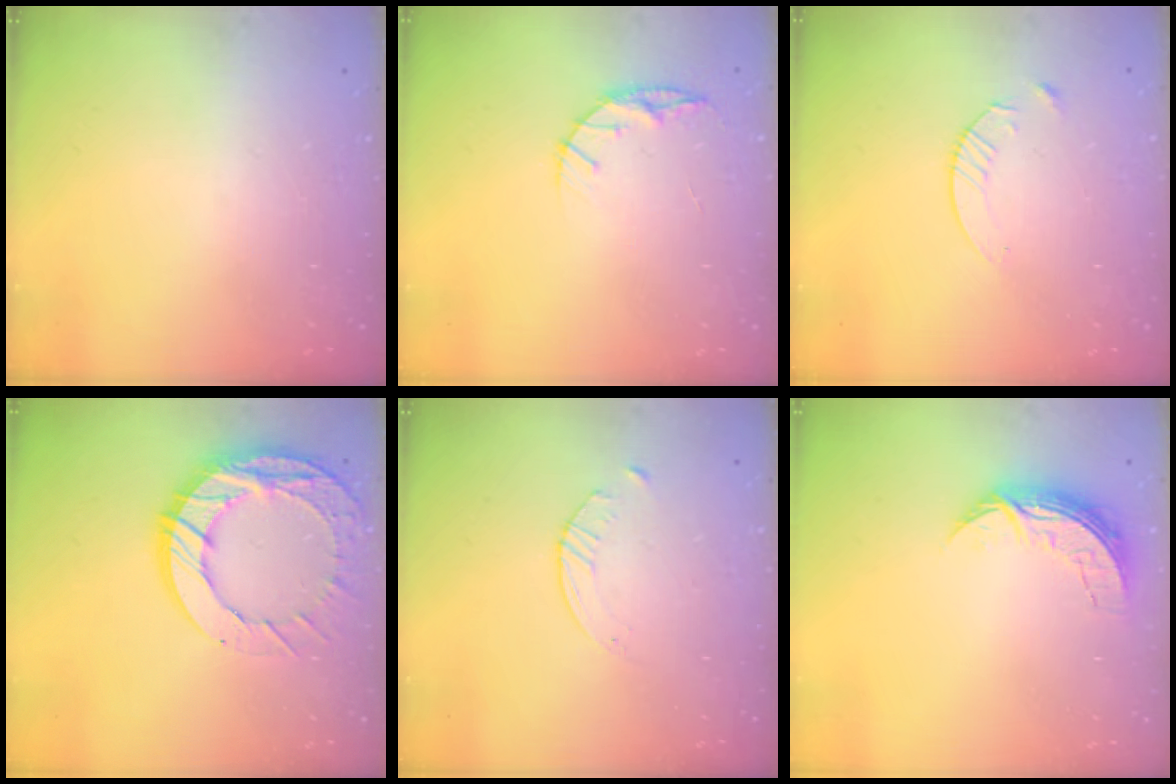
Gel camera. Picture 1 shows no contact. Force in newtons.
{"total": 5.8, "press": 5.8, "slide": 0.6}
{"total": 4.8, "press": 4.8, "slide": 0.6}
{"total": 16.4, "press": 16.4, "slide": 1.3}
{"total": 2.0, "press": 2.0, "slide": 0.3}
{"total": 7.2, "press": 7.1, "slide": 0.5}